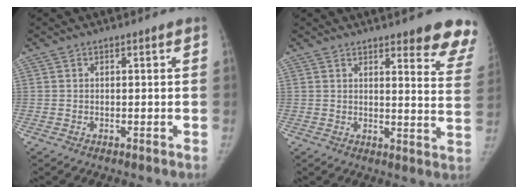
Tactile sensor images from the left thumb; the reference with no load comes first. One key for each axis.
{"total": 12.5, "fx": 10.1, "fy": 2.6, "fz": 6.8, "tx": -0.039, "ty": -0.065, "tz": 0.096}